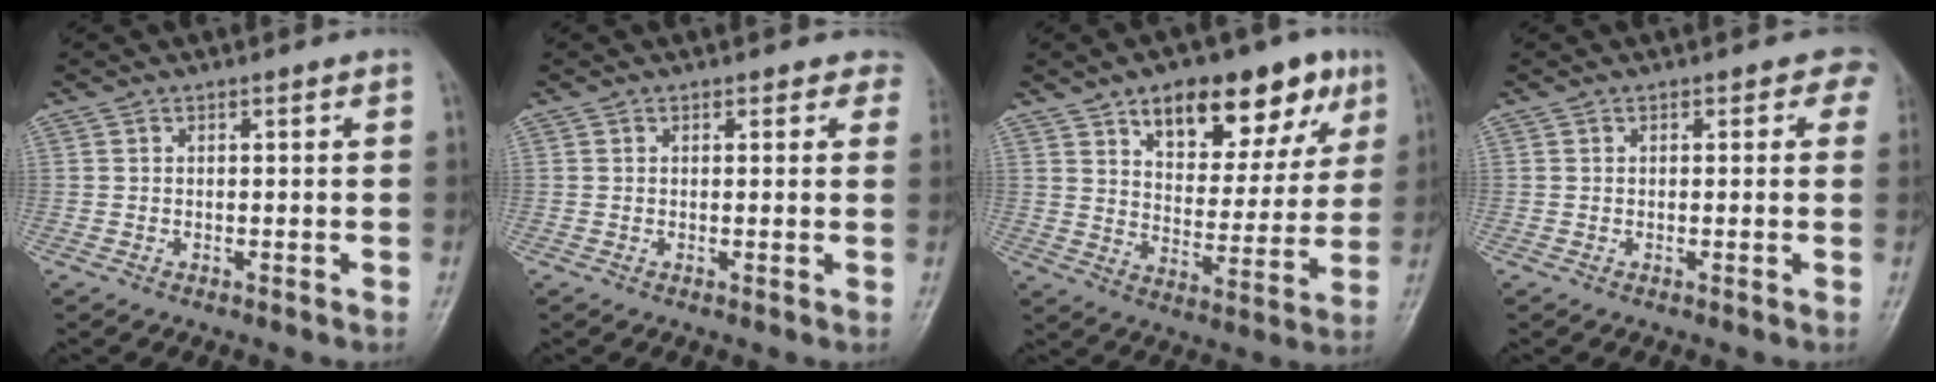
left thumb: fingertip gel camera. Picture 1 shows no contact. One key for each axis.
{"total": 3.1, "fx": 2.5, "fy": 1.7, "fz": 0.6, "tx": 0.028, "ty": -0.008, "tz": 0.010}
{"total": 18.1, "fx": 9.9, "fy": 8.9, "fz": 12.2, "tx": -0.116, "ty": -0.032, "tz": 0.147}
{"total": 2.1, "fx": 1.0, "fy": 1.5, "fz": 1.0, "tx": 0.017, "ty": 0.001, "tz": -0.001}